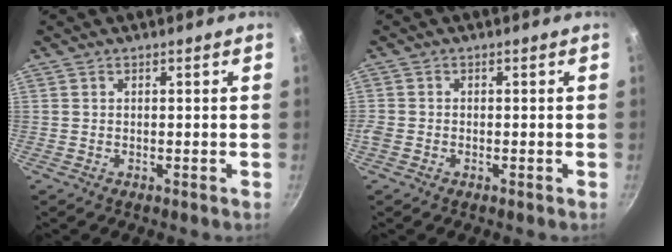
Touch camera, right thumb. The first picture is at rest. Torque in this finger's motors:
{"motor_torque": [-0.62, 0.20, 0.04, -0.63, -0.03]}